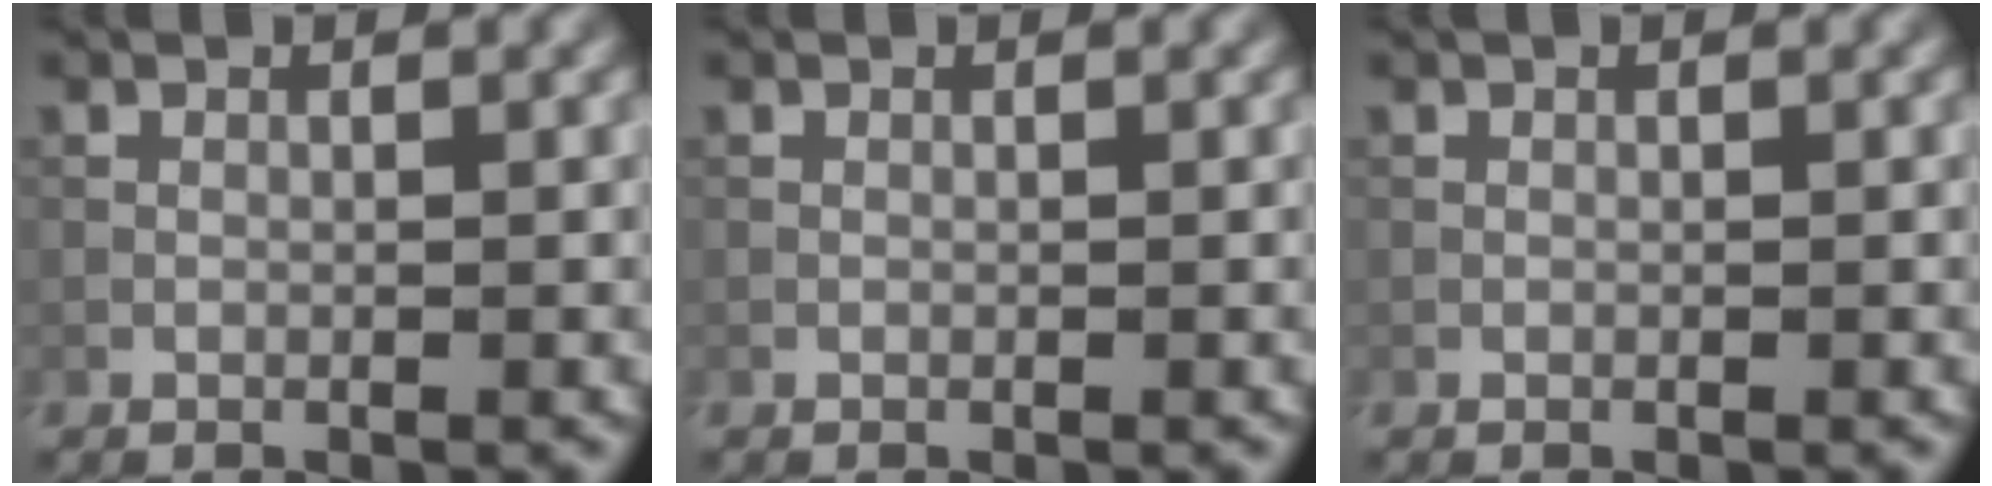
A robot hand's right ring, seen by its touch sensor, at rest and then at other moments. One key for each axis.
{"total": 0.0}
{"total": 0.0}